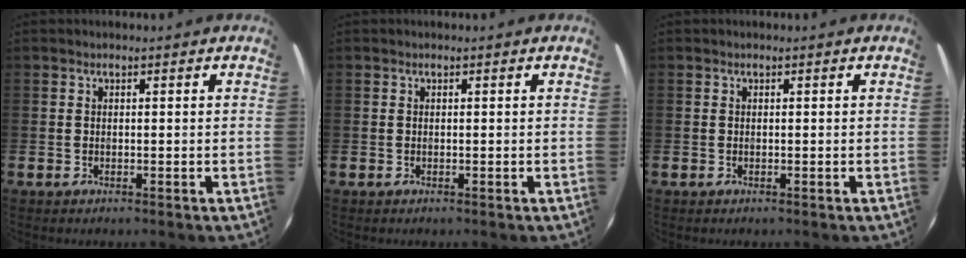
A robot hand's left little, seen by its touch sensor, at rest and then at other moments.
{"total": 0.0}
{"total": 0.0}